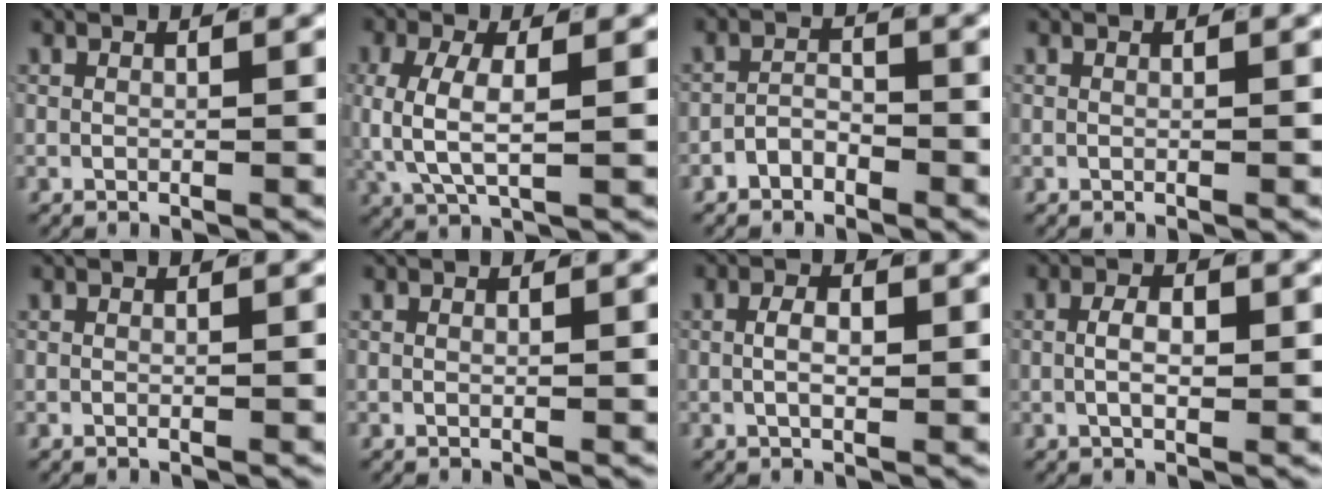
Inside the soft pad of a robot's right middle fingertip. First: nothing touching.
{"total": 4.6, "force": [0.2, 2.1, 4.0], "torque": [-0.092, -0.012, 0.015]}
{"total": 2.1, "force": [-1.7, 1.1, 0.5], "torque": [-0.001, 0.000, -0.035]}
{"total": 0.0}
{"total": 0.0}
{"total": 0.0}
{"total": 2.1, "force": [-0.1, 0.7, 2.0], "torque": [-0.024, 0.000, -0.005]}
{"total": 2.5, "force": [-0.2, 0.9, 2.3], "torque": [-0.027, -0.001, -0.005]}